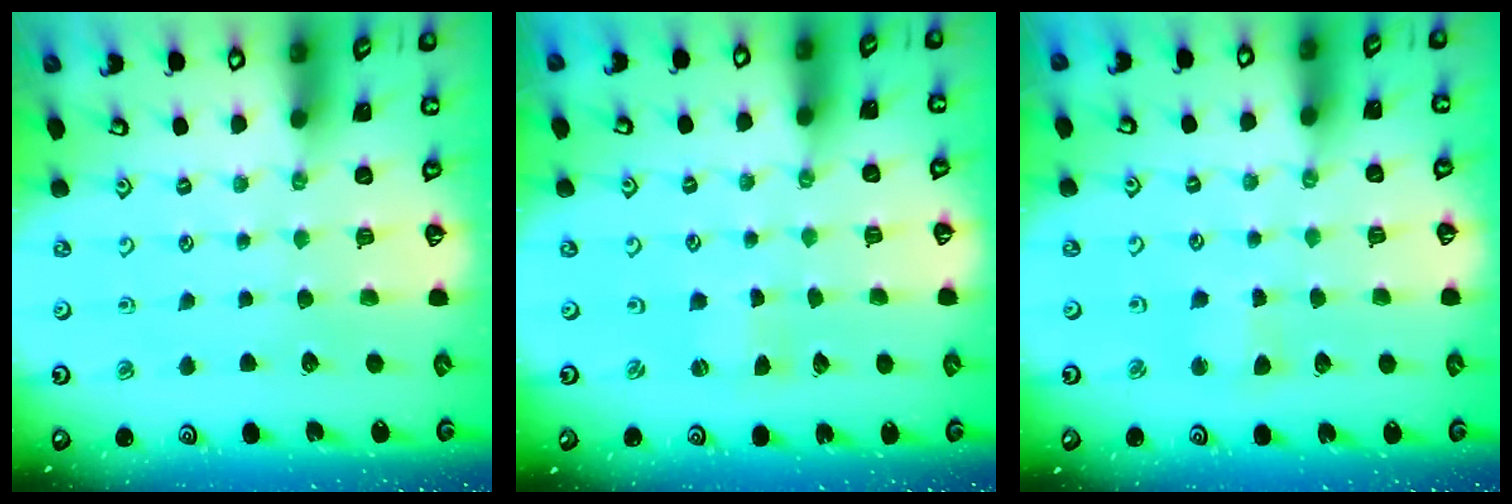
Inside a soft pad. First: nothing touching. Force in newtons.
{"total": 0.7, "press": 0.7, "slide": 0.2}
{"total": 3.1, "press": 3.1, "slide": 0.3}